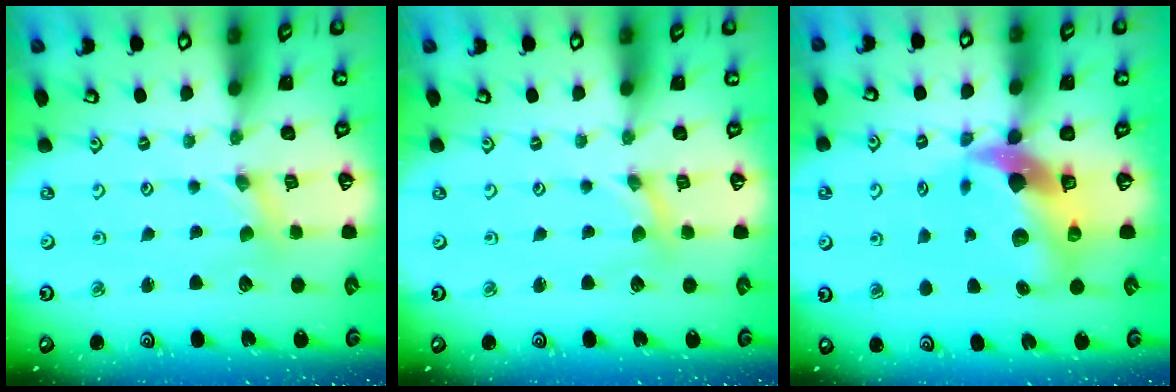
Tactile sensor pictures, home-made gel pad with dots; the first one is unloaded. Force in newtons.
{"total": 0.0}
{"total": 12.6, "press": 12.5, "slide": 2.1}